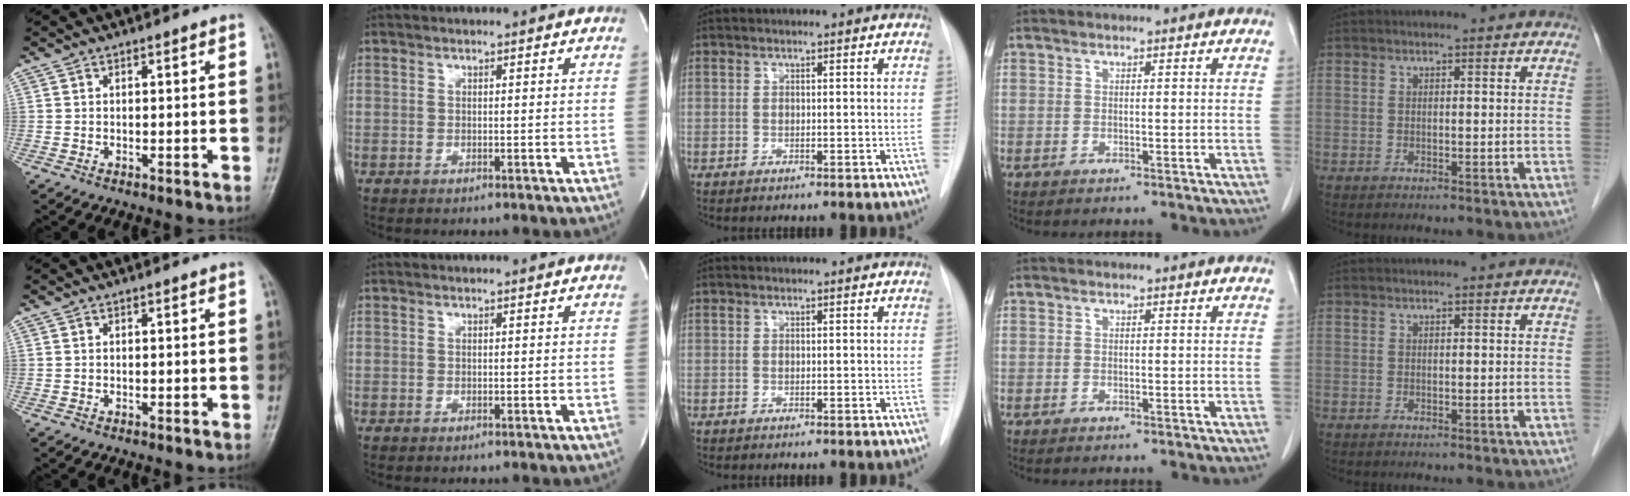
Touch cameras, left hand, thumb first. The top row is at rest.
{}